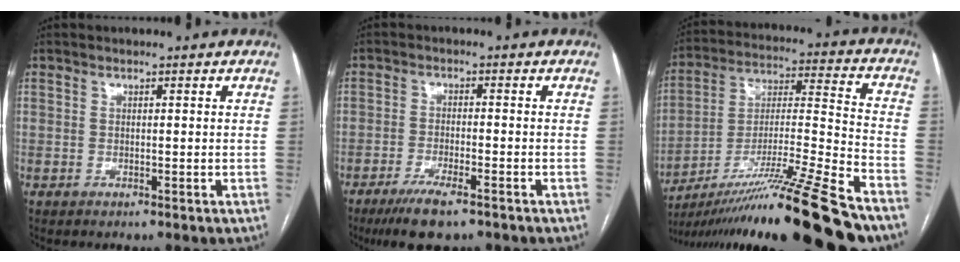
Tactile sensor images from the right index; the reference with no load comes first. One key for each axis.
{"total": 7.6, "fx": -5.4, "fy": 1.4, "fz": 5.2, "tx": -0.094, "ty": -0.017, "tz": -0.088}
{"total": 23.1, "fx": -17.1, "fy": -0.7, "fz": 15.5, "tx": -0.243, "ty": -0.021, "tz": -0.297}